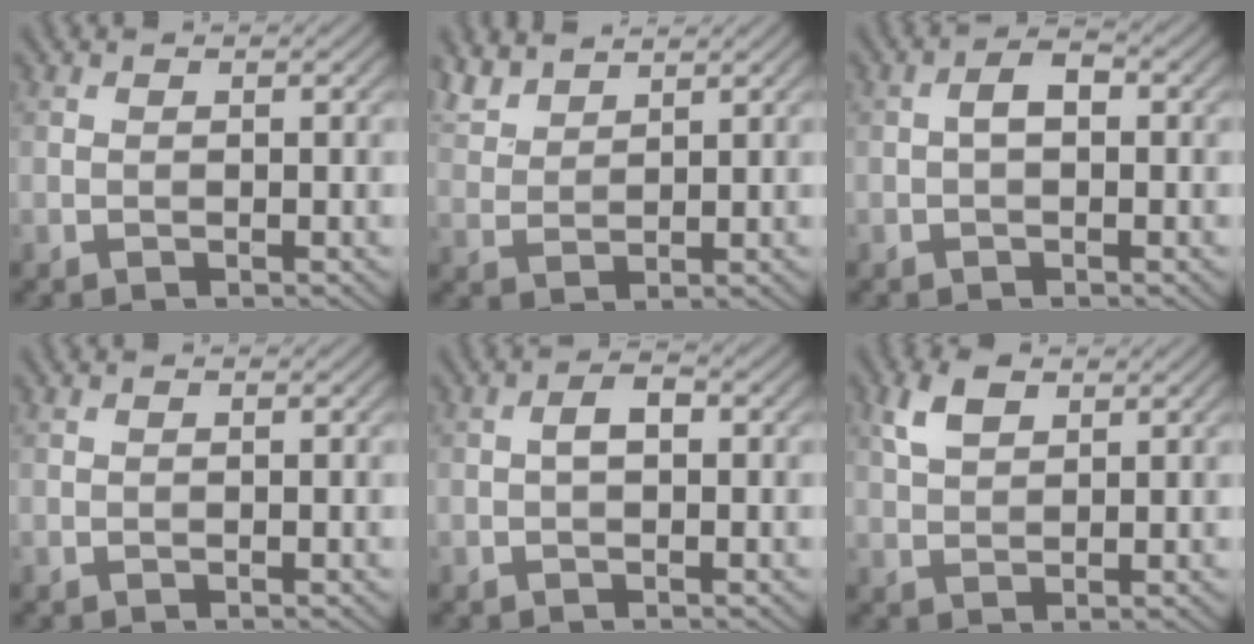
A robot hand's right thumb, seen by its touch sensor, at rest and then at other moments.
{"total": 4.6, "force": [4.0, 1.4, 1.9], "torque": [-0.053, 0.010, 0.088]}
{"total": 2.3, "force": [0.0, 1.3, 1.9], "torque": [-0.034, 0.010, -0.006]}
{"total": 0.0}
{"total": 2.0, "force": [0.1, 1.1, 1.7], "torque": [-0.029, 0.008, -0.003]}
{"total": 4.1, "force": [2.2, 2.2, 2.7], "torque": [-0.063, 0.007, 0.041]}